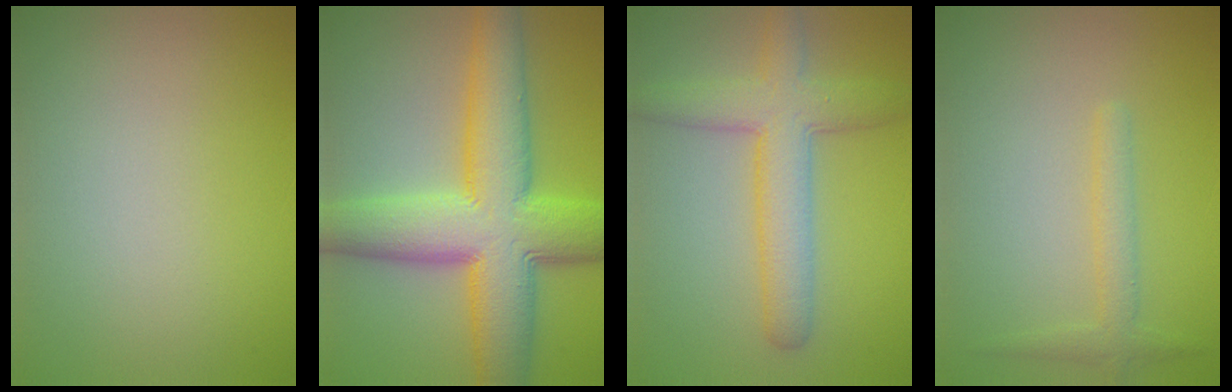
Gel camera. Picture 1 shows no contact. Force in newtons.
{"total": 11.6, "press": 11.6, "slide": 0.2}
{"total": 5.6, "press": 5.6, "slide": 0.1}
{"total": 1.4, "press": 1.4, "slide": 0.1}